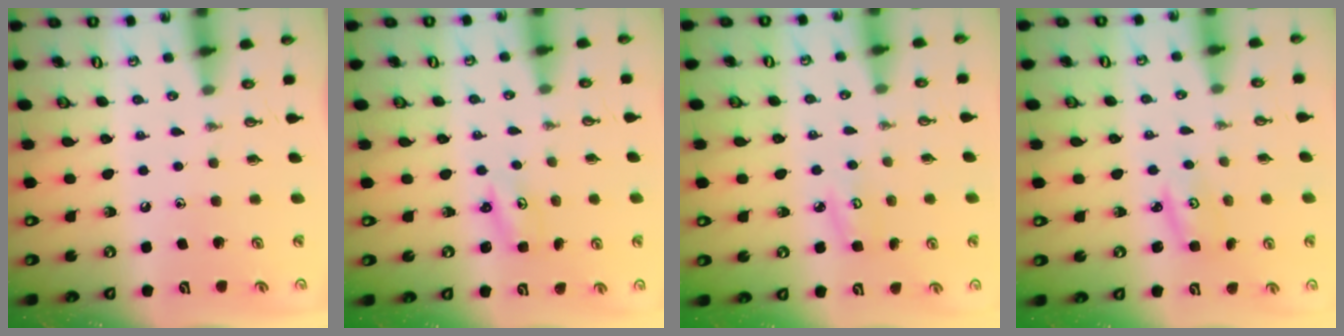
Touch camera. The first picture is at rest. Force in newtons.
{"total": 1.8, "press": 1.8, "slide": 0.2}
{"total": 4.6, "press": 4.6, "slide": 0.5}
{"total": 3.4, "press": 3.4, "slide": 0.4}